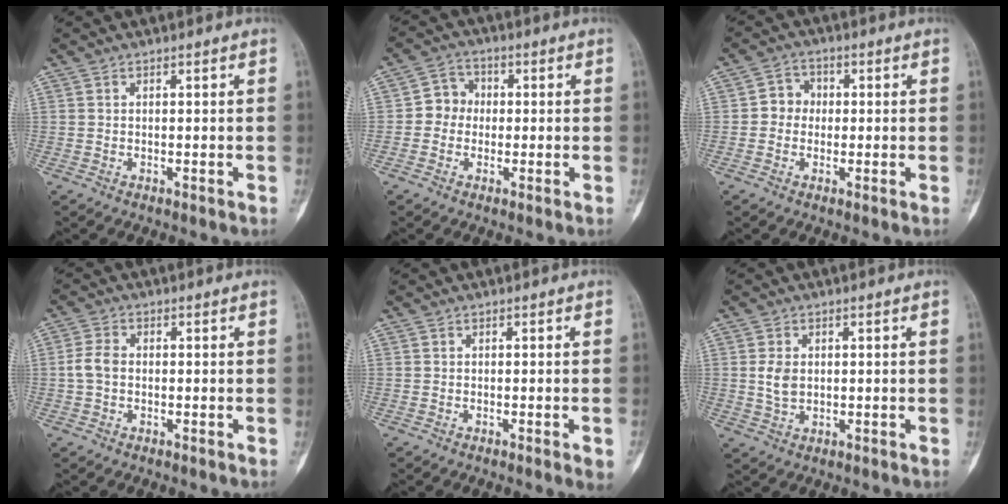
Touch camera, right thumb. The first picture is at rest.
{"total": 4.9, "force": [-0.4, 4.5, 2.0], "torque": [-0.005, 0.014, -0.020]}
{"total": 4.1, "force": [-0.1, 3.8, 1.7], "torque": [-0.001, 0.011, -0.013]}
{"total": 3.6, "force": [-0.3, 2.5, 2.5], "torque": [-0.054, 0.008, -0.013]}
{"total": 2.2, "force": [-0.8, 0.3, 2.0], "torque": [-0.025, -0.002, -0.009]}
{"total": 3.7, "force": [0.3, 2.6, 2.7], "torque": [-0.047, -0.001, 0.011]}